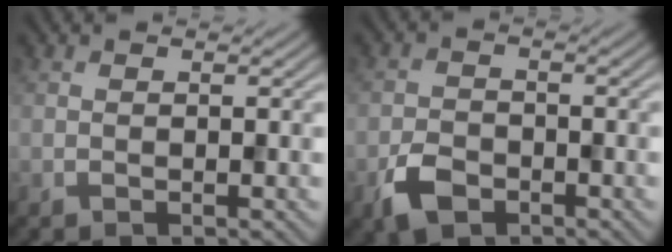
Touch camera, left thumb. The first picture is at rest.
{"total": 4.1, "force": [-2.4, 2.6, 2.2], "torque": [-0.044, -0.007, -0.055]}